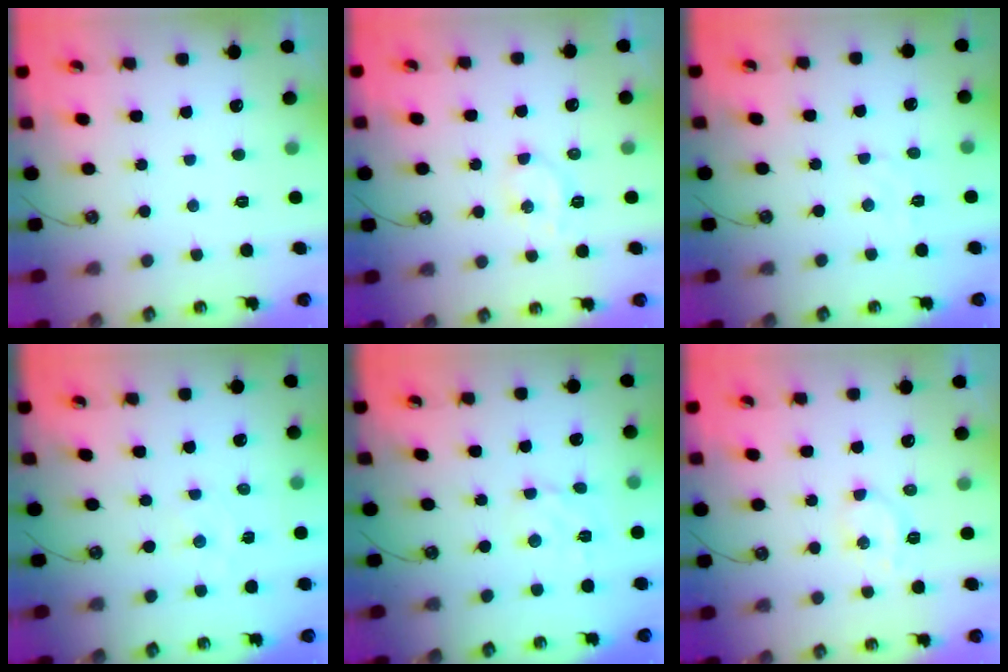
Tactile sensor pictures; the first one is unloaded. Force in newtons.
{"total": 4.0, "press": 3.9, "slide": 0.7}
{"total": 4.8, "press": 4.8, "slide": 0.6}
{"total": 2.5, "press": 2.5, "slide": 0.4}
{"total": 2.9, "press": 2.8, "slide": 0.2}
{"total": 4.0, "press": 3.9, "slide": 0.7}